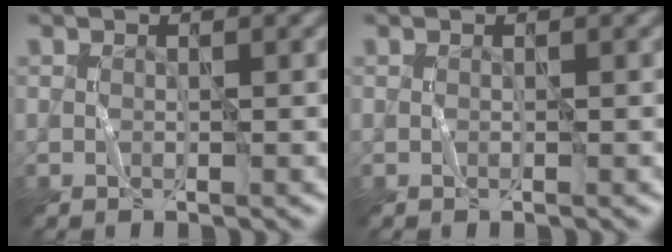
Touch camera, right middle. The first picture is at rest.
{"total": 0.0}